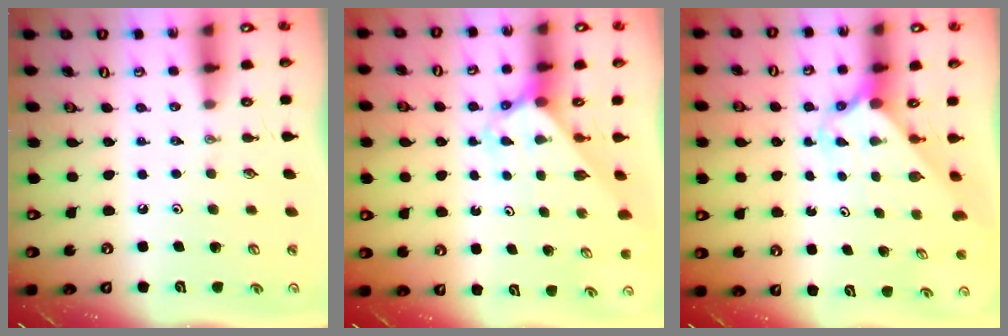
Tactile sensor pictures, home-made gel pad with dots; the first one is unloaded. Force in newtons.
{"total": 2.7, "press": 2.7, "slide": 0.1}
{"total": 2.3, "press": 2.3, "slide": 0.2}